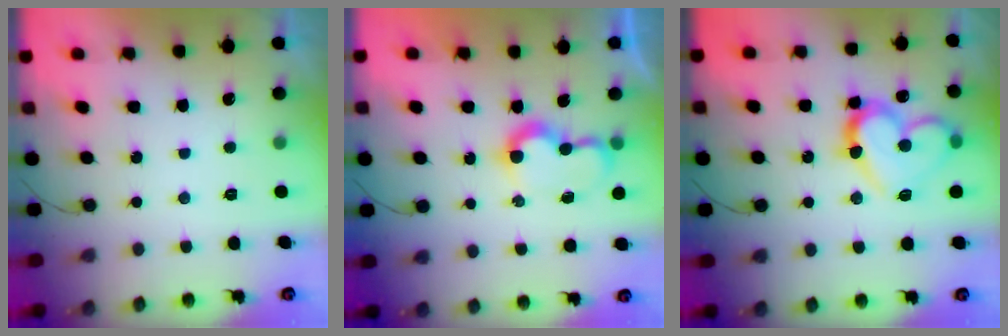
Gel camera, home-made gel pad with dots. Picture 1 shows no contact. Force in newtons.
{"total": 7.6, "press": 7.6, "slide": 0.6}
{"total": 15.6, "press": 15.5, "slide": 2.0}